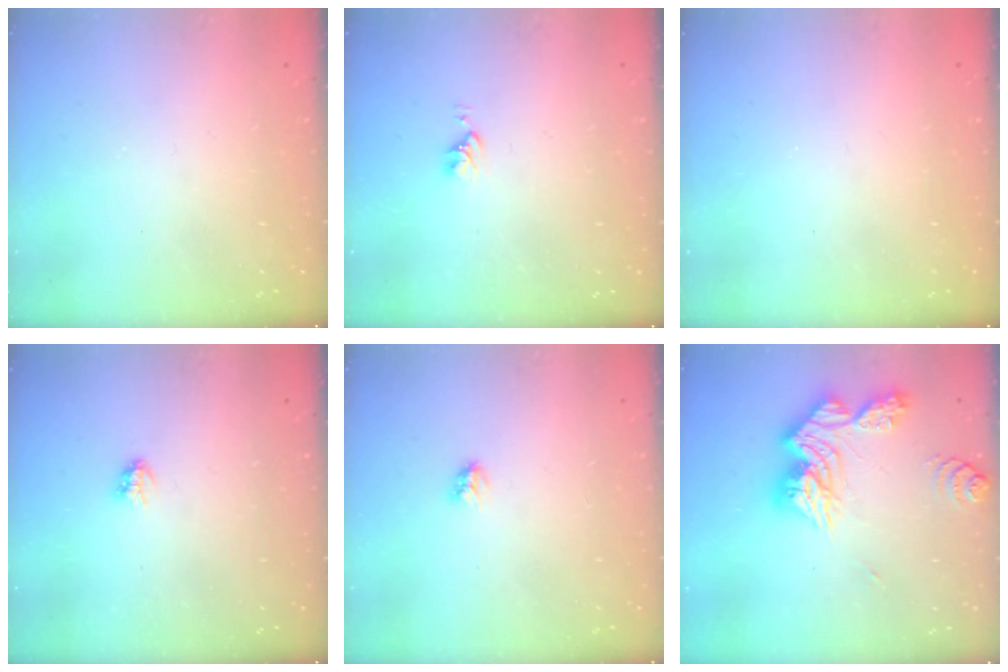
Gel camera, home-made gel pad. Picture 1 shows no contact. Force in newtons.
{"total": 3.1, "press": 3.1, "slide": 0.4}
{"total": 0.0}
{"total": 3.0, "press": 3.0, "slide": 0.3}
{"total": 2.8, "press": 2.8, "slide": 0.4}
{"total": 17.4, "press": 17.3, "slide": 1.7}